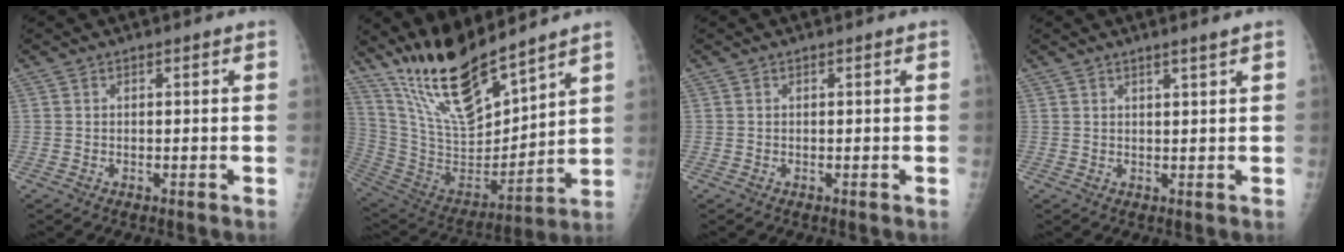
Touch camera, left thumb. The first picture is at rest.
{"total": 19.6, "force": [15.8, 5.1, 10.4], "torque": [-0.153, -0.096, 0.307]}
{"total": 0.0}
{"total": 1.9, "force": [1.4, -0.4, 1.2], "torque": [-0.018, -0.012, 0.024]}